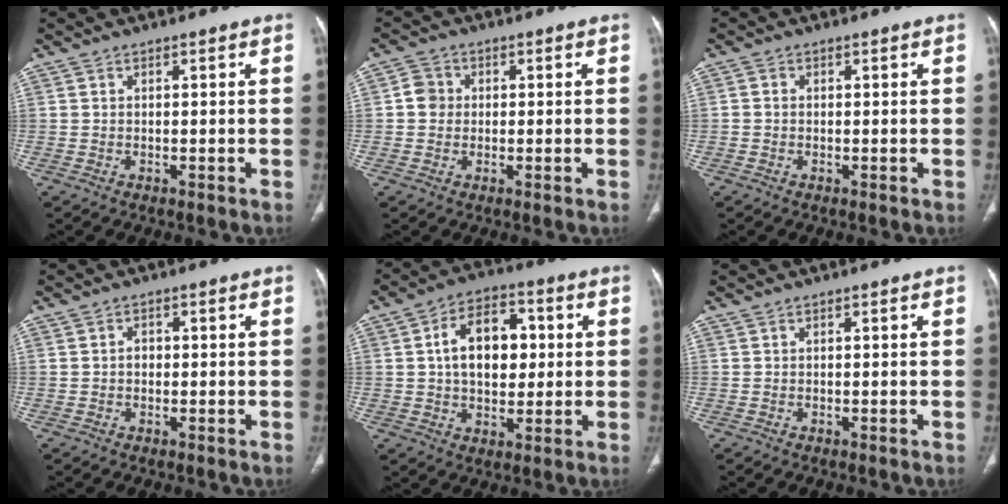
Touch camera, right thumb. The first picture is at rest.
{"total": 3.7, "force": [0.2, 3.5, 1.3], "torque": [-0.008, 0.007, -0.001]}
{"total": 0.9, "force": [0.0, 0.8, 0.5], "torque": [-0.006, 0.001, -0.003]}
{"total": 1.3, "force": [-0.2, 1.1, 0.7], "torque": [0.000, 0.002, -0.006]}
{"total": 13.0, "force": [1.7, 8.4, 9.7], "torque": [-0.118, 0.011, 0.024]}
{"total": 0.0}